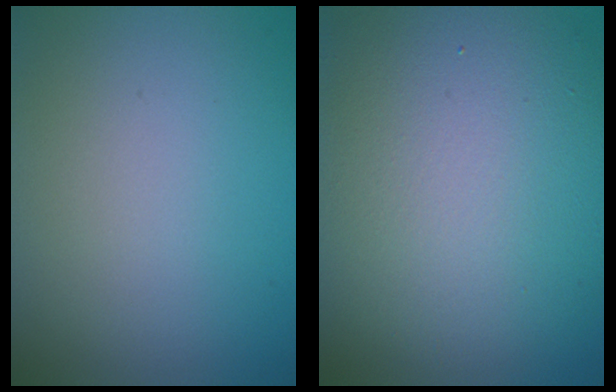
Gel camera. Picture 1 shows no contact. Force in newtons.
{"total": 12.7, "press": 12.7, "slide": 0.6}